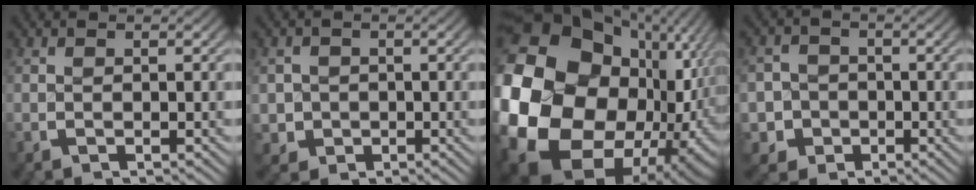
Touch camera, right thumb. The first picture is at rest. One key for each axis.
{"total": 4.3, "fx": -1.0, "fy": 4.0, "fz": 1.4, "tx": -0.040, "ty": -0.028, "tz": -0.004}
{"total": 31.5, "fx": -3.2, "fy": 22.6, "fz": 21.6, "tx": -0.429, "ty": -0.095, "tz": -0.015}
{"total": 8.0, "fx": -2.8, "fy": 7.2, "fz": 2.3, "tx": -0.049, "ty": -0.036, "tz": -0.043}